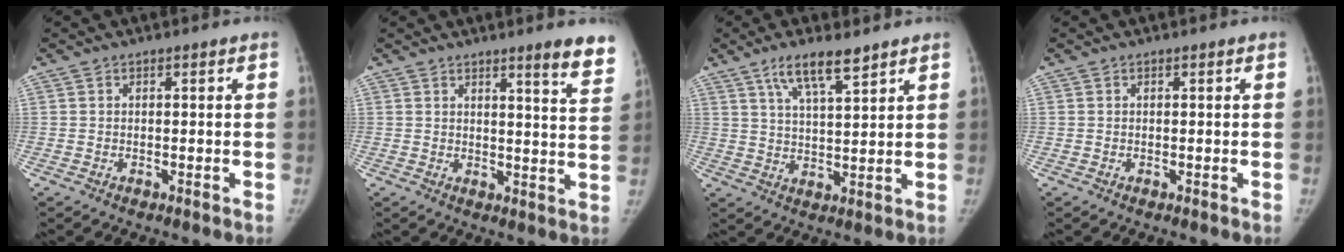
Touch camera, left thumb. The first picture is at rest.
{"total": 8.4, "force": [6.4, 0.3, 5.4], "torque": [-0.051, -0.040, 0.066]}
{"total": 8.2, "force": [5.6, 1.8, 5.7], "torque": [-0.097, -0.029, 0.108]}
{"total": 0.0}